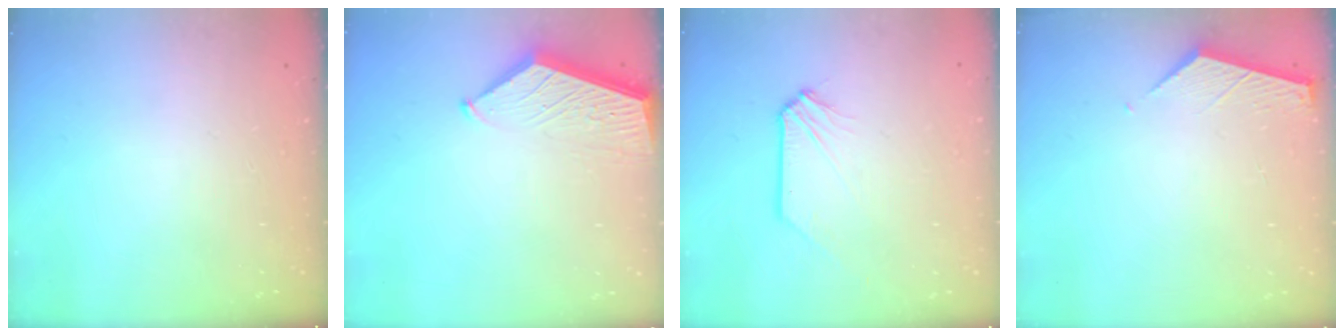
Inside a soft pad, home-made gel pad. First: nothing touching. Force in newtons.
{"total": 5.5, "press": 5.5, "slide": 0.6}
{"total": 0.0}
{"total": 2.8, "press": 2.8, "slide": 0.3}